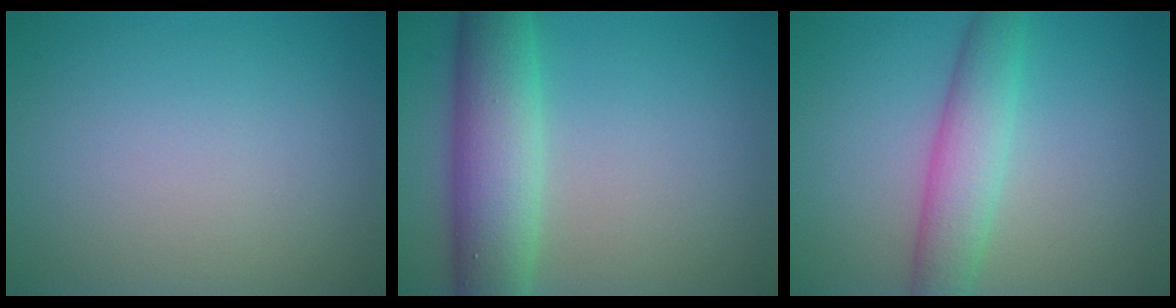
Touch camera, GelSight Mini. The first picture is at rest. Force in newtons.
{"total": 7.3, "press": 7.3, "slide": 0.4}
{"total": 4.4, "press": 4.4, "slide": 0.2}